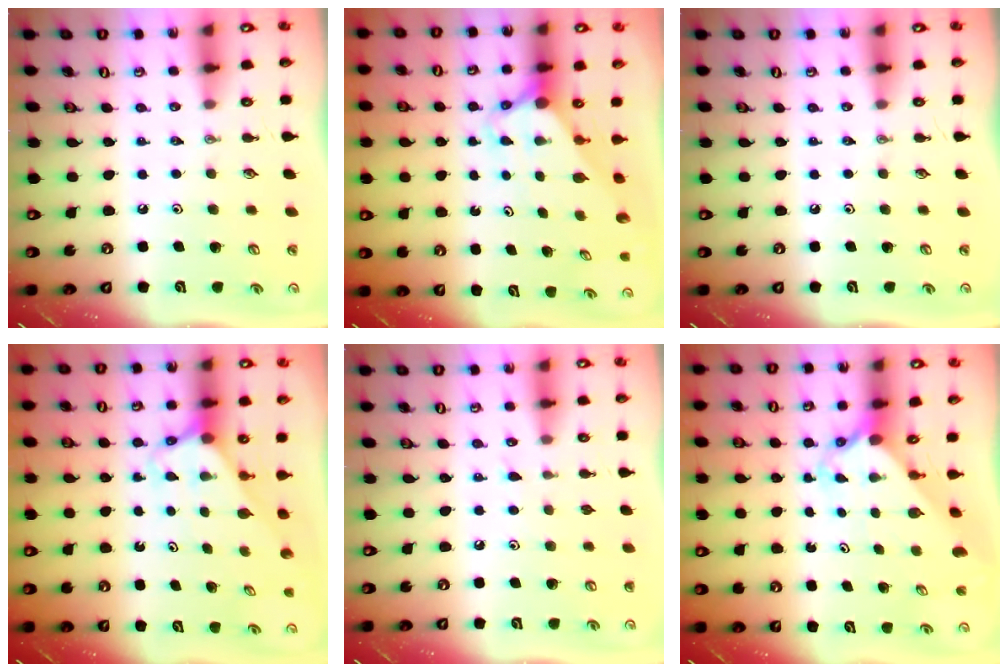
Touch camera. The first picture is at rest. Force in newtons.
{"total": 2.9, "press": 2.9, "slide": 0.2}
{"total": 0.0}
{"total": 2.8, "press": 2.8, "slide": 0.1}
{"total": 4.7, "press": 4.6, "slide": 0.6}
{"total": 2.4, "press": 2.4, "slide": 0.2}